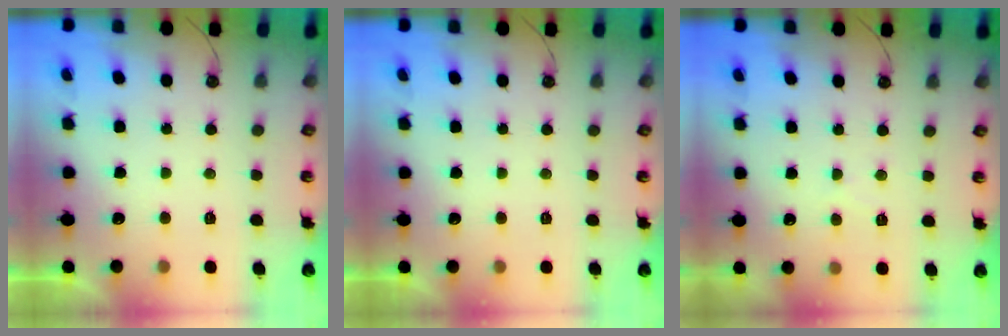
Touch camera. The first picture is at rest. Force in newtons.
{"total": 0.0}
{"total": 3.7, "press": 3.7, "slide": 0.6}